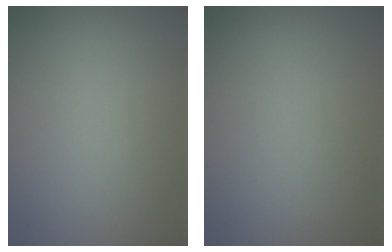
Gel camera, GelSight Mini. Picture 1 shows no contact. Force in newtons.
{"total": 0.0}